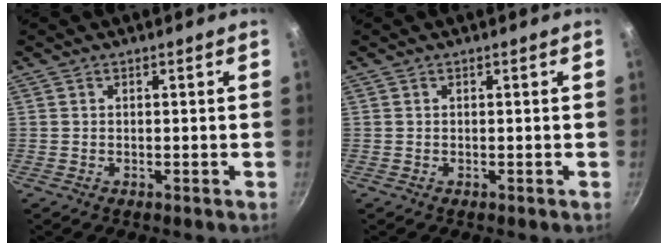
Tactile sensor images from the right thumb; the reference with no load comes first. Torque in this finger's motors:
{"motor_torque": [-0.01, 0.00, 0.00, 0.00, 0.00]}